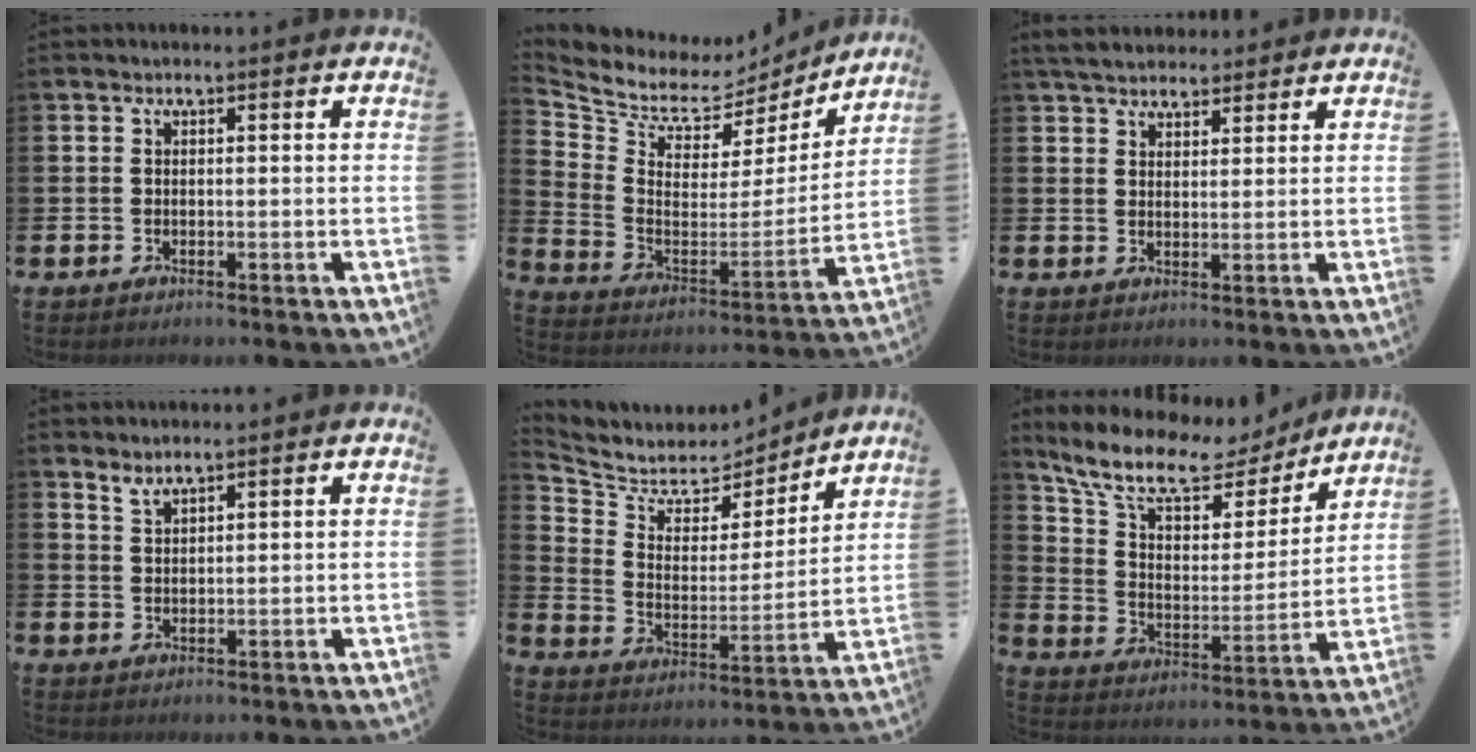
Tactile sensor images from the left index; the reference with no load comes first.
{"total": 7.1, "force": [6.2, 3.2, 1.1], "torque": [-0.065, -0.053, 0.104]}
{"total": 4.5, "force": [4.2, 1.3, 0.7], "torque": [-0.027, -0.010, 0.079]}
{"total": 2.1, "force": [2.1, 0.2, 0.1], "torque": [0.001, -0.010, 0.037]}
{"total": 6.1, "force": [5.7, 2.3, 0.1], "torque": [-0.043, -0.058, 0.096]}
{"total": 11.2, "force": [9.4, 4.1, 4.6], "torque": [-0.127, -0.054, 0.159]}